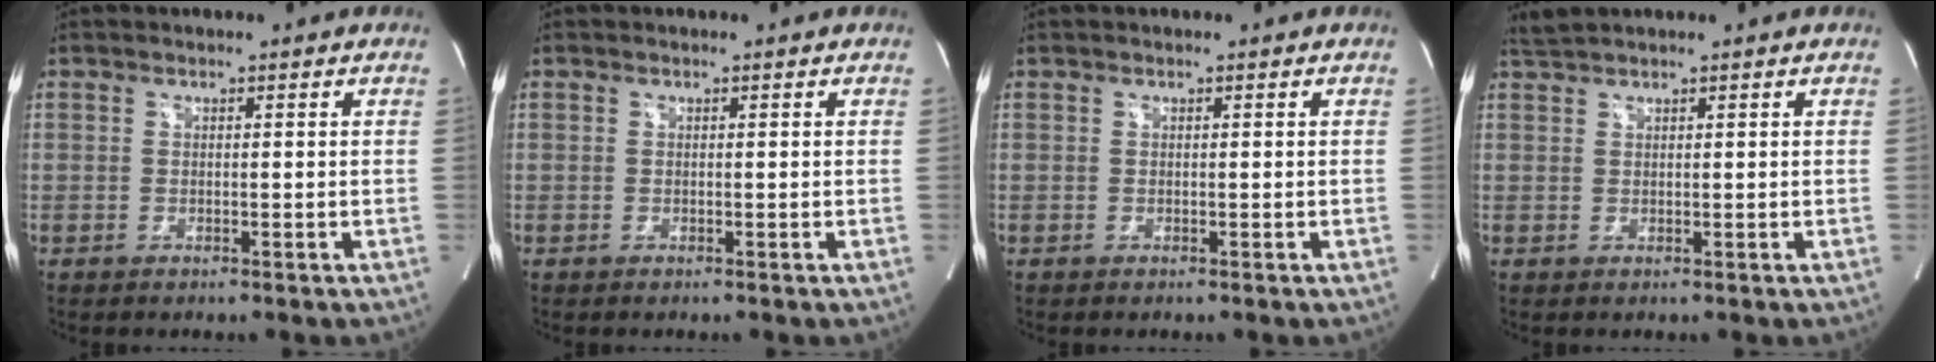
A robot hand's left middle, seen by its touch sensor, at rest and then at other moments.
{"total": 0.0}
{"total": 0.0}
{"total": 1.7, "force": [1.7, -0.4, 0.3], "torque": [-0.013, 0.013, 0.039]}